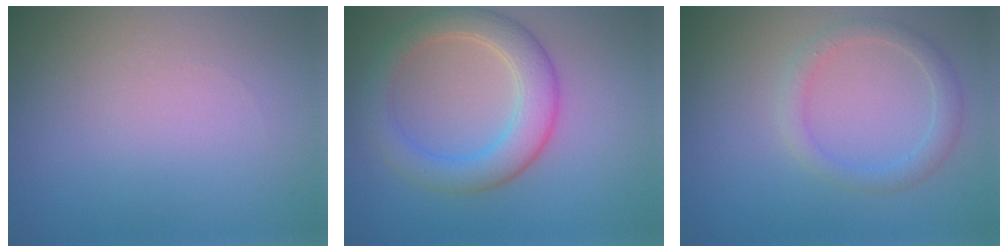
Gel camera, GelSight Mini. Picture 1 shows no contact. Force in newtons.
{"total": 4.9, "press": 4.9, "slide": 0.4}
{"total": 2.2, "press": 2.2, "slide": 0.1}